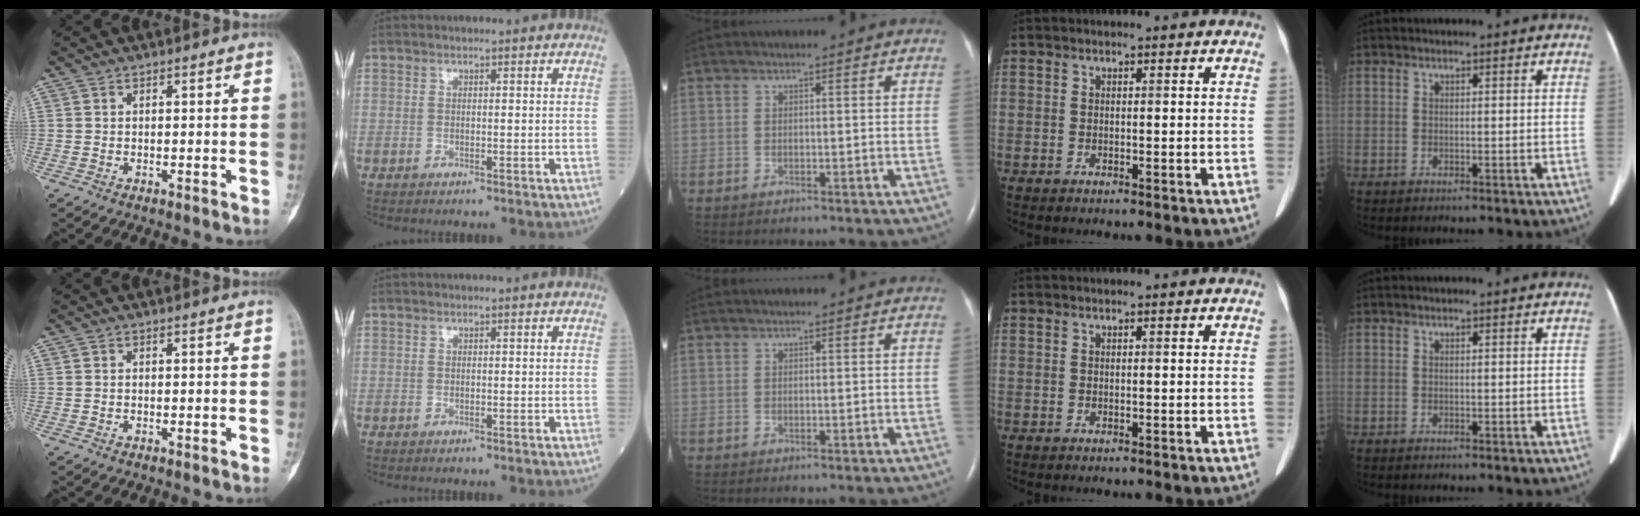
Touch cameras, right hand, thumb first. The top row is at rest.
{}